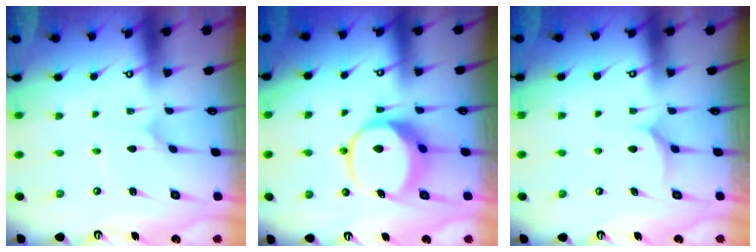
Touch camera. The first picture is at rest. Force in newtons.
{"total": 9.6, "press": 9.5, "slide": 1.3}
{"total": 5.8, "press": 5.8, "slide": 0.6}